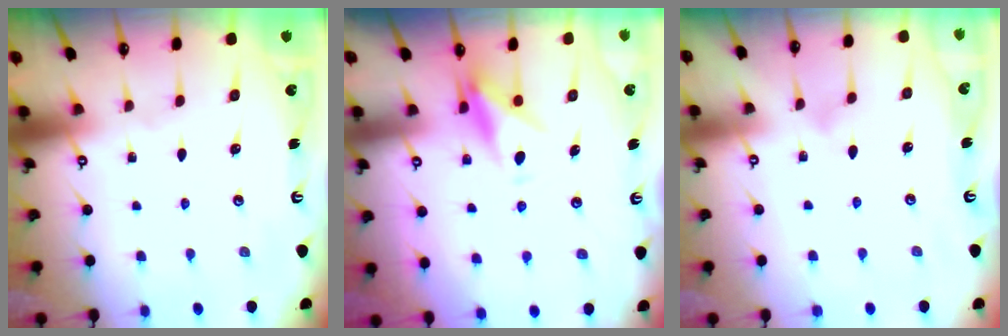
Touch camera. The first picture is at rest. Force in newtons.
{"total": 9.5, "press": 9.5, "slide": 0.8}
{"total": 5.6, "press": 5.6, "slide": 0.2}